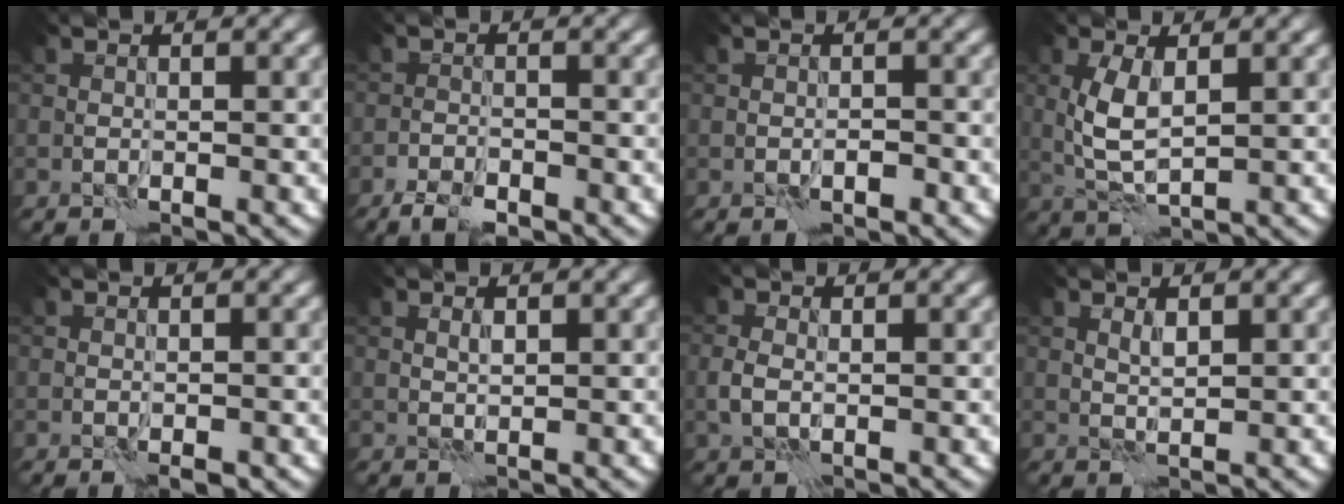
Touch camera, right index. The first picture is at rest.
{"total": 2.7, "force": [-2.1, 1.0, 1.3], "torque": [-0.026, -0.005, -0.040]}
{"total": 0.8, "force": [-0.3, 0.5, 0.5], "torque": [-0.007, 0.001, -0.005]}
{"total": 3.7, "force": [0.9, 1.6, 3.2], "torque": [-0.073, 0.001, 0.021]}
{"total": 1.1, "force": [-0.6, 0.7, 0.7], "torque": [-0.012, -0.003, -0.008]}
{"total": 0.8, "force": [0.7, 0.2, 0.3], "torque": [-0.008, 0.000, 0.013]}
{"total": 1.5, "force": [0.0, 1.1, 1.0], "torque": [-0.027, -0.002, -0.003]}
{"total": 1.1, "force": [0.9, 0.3, 0.5], "torque": [-0.016, -0.003, 0.019]}